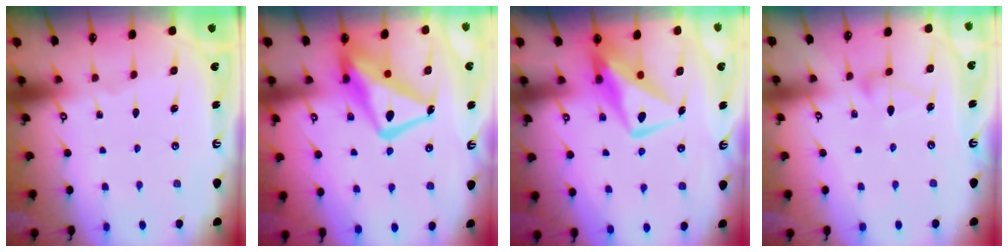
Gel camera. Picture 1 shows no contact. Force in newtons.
{"total": 14.2, "press": 14.1, "slide": 1.4}
{"total": 12.2, "press": 12.1, "slide": 1.2}
{"total": 6.9, "press": 6.8, "slide": 0.4}